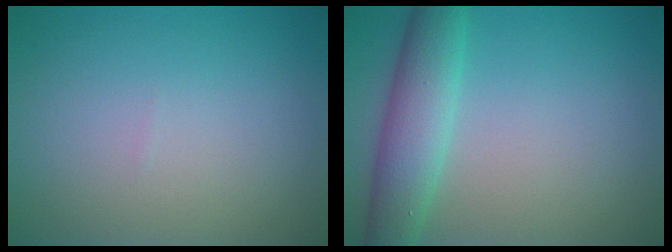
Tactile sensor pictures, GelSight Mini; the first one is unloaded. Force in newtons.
{"total": 4.9, "press": 4.9, "slide": 0.1}